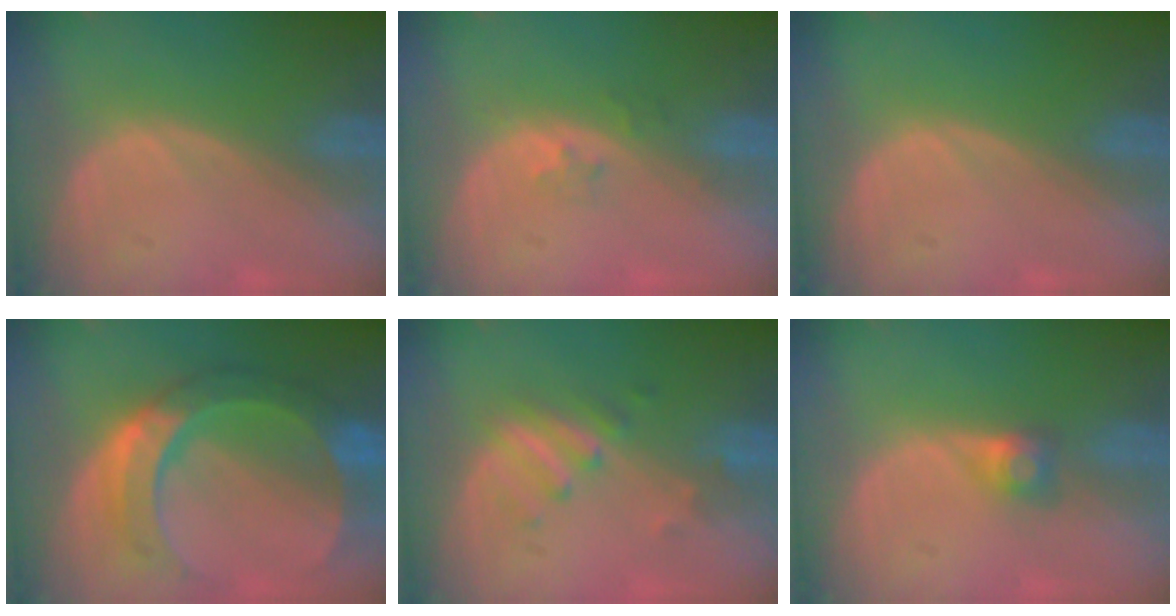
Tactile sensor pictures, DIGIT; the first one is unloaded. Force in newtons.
{"total": 1.9, "press": 1.4, "slide": 1.2}
{"total": 0.0}
{"total": 10.0, "press": 10.0, "slide": 0.9}
{"total": 3.6, "press": 3.6, "slide": 0.5}
{"total": 2.6, "press": 2.4, "slide": 1.0}